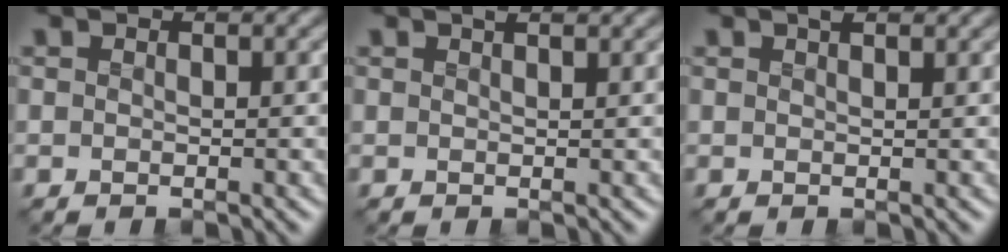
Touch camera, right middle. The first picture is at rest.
{"total": 1.5, "force": [1.1, 0.5, 0.9], "torque": [-0.006, 0.000, 0.005]}
{"total": 1.1, "force": [0.8, 0.2, 0.6], "torque": [-0.013, -0.002, 0.012]}